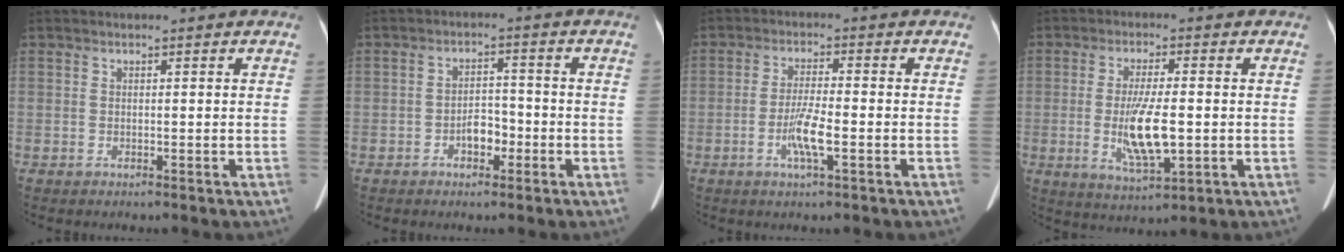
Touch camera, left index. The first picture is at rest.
{"total": 3.4, "force": [-1.7, 1.9, 2.3], "torque": [-0.036, 0.009, -0.031]}
{"total": 4.9, "force": [-1.7, 0.3, 4.6], "torque": [-0.092, -0.008, -0.035]}
{"total": 8.4, "force": [-1.1, 1.8, 8.1], "torque": [-0.158, -0.016, -0.017]}